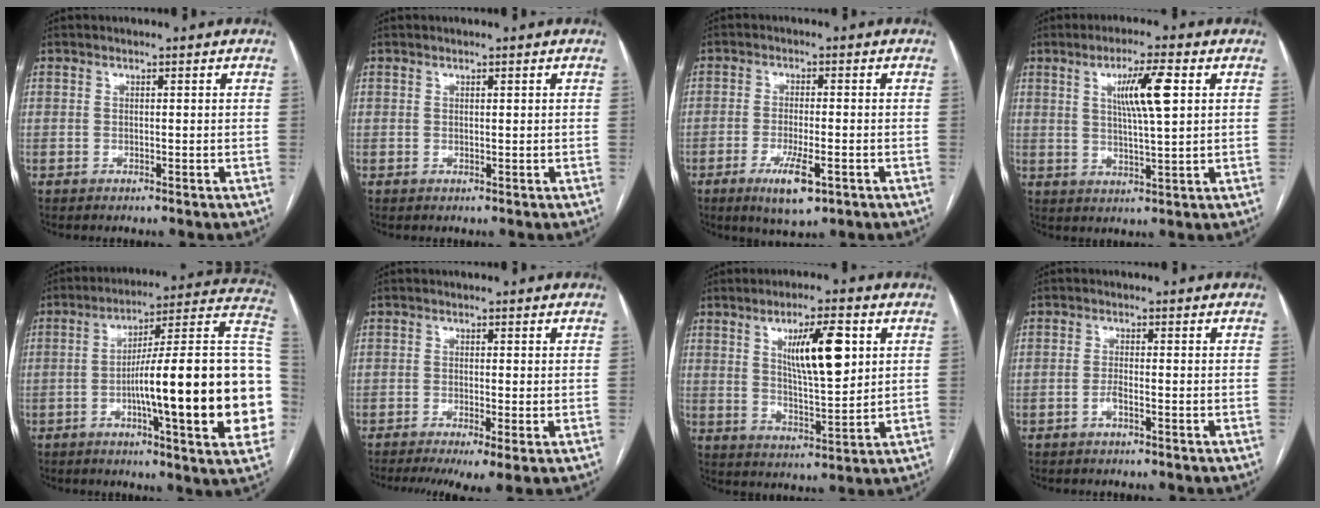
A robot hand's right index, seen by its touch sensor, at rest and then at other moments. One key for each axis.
{"total": 0.0}
{"total": 6.6, "fx": -3.2, "fy": 1.5, "fz": 5.6, "tx": -0.103, "ty": -0.011, "tz": -0.048}
{"total": 7.7, "fx": 2.5, "fy": 0.5, "fz": 7.3, "tx": -0.129, "ty": 0.004, "tz": 0.043}
{"total": 26.5, "fx": -4.0, "fy": 2.4, "fz": 26.1, "tx": -0.273, "ty": 0.021, "tz": -0.062}
{"total": 6.6, "fx": -3.8, "fy": 1.2, "fz": 5.2, "tx": -0.083, "ty": -0.014, "tz": -0.066}
{"total": 10.6, "fx": 3.7, "fy": 2.2, "fz": 9.7, "tx": -0.162, "ty": 0.000, "tz": 0.067}
{"total": 1.4, "fx": -0.8, "fy": 0.1, "fz": 1.1, "tx": -0.020, "ty": 0.002, "tz": -0.016}